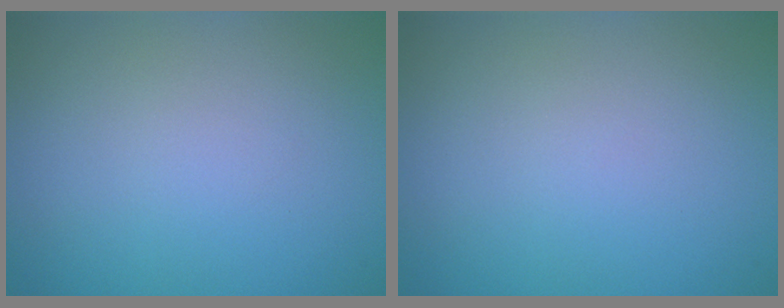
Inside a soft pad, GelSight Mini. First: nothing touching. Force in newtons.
{"total": 0.0}